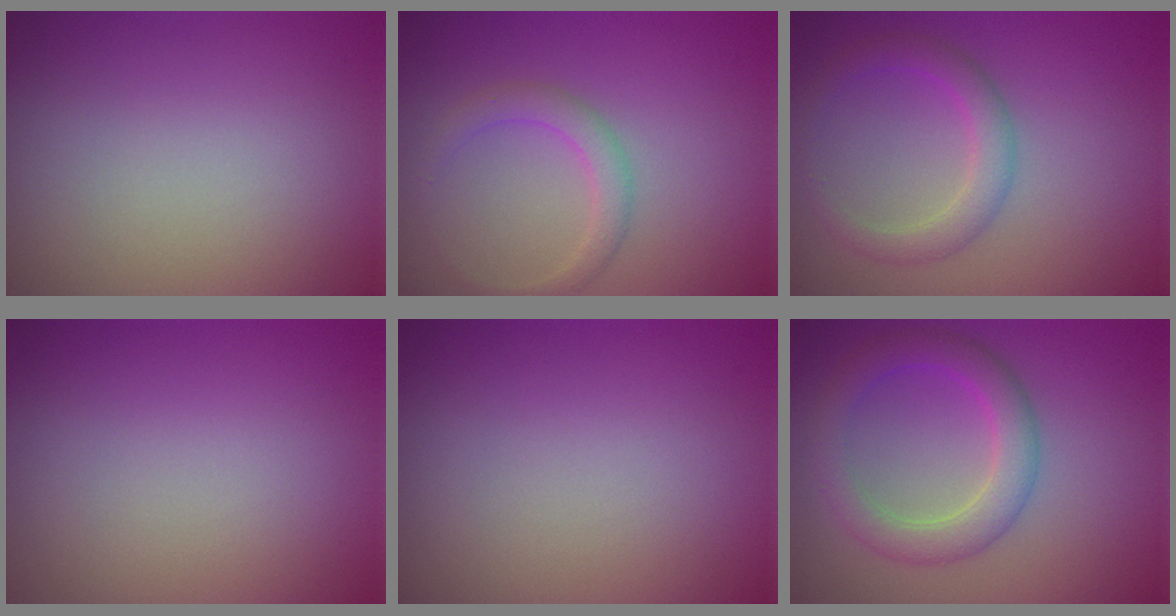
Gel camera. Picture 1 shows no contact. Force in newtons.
{"total": 2.1, "press": 2.1, "slide": 0.1}
{"total": 2.8, "press": 2.8, "slide": 0.0}
{"total": 0.0}
{"total": 0.0}
{"total": 3.9, "press": 3.9, "slide": 0.1}